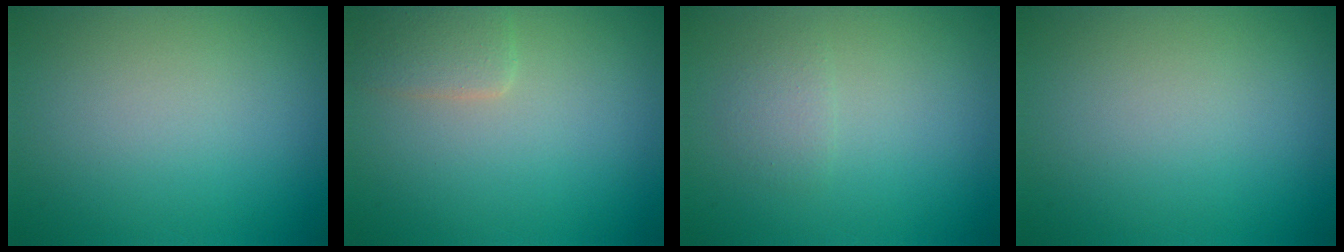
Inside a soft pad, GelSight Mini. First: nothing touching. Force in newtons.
{"total": 2.1, "press": 2.1, "slide": 0.1}
{"total": 1.2, "press": 1.2, "slide": 0.1}
{"total": 0.0}